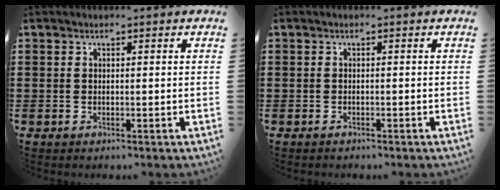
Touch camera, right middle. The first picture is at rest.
{"total": 0.6, "force": [-0.6, 0.2, 0.0], "torque": [0.000, 0.001, -0.013]}